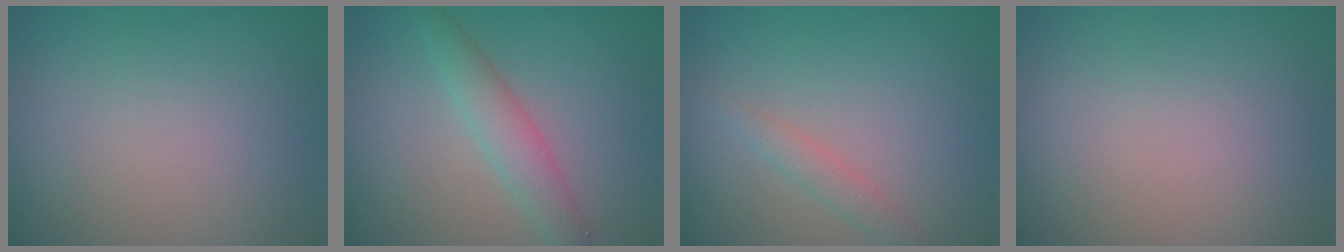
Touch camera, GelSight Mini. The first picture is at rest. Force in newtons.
{"total": 2.8, "press": 2.8, "slide": 0.1}
{"total": 1.5, "press": 1.5, "slide": 0.1}
{"total": 0.0}